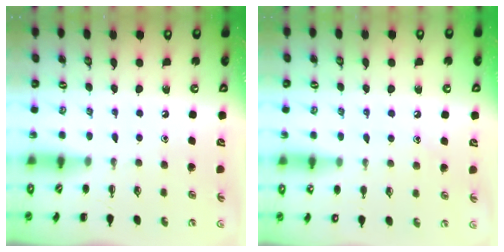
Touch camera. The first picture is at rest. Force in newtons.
{"total": 7.3, "press": 7.1, "slide": 1.8}